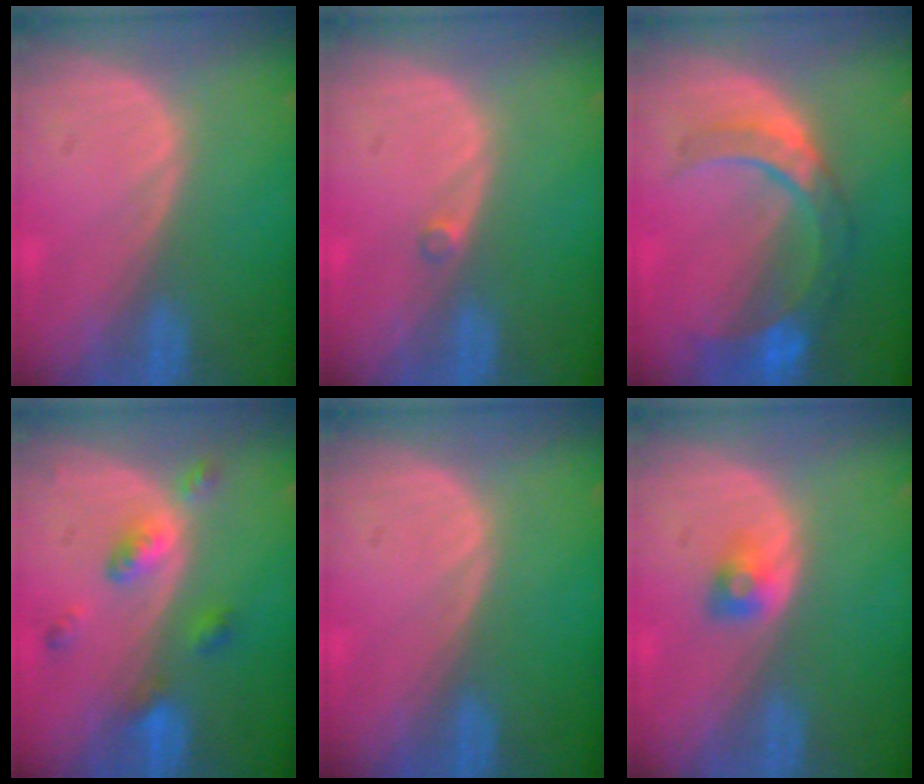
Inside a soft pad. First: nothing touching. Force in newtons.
{"total": 1.0, "press": 0.8, "slide": 0.5}
{"total": 8.8, "press": 7.8, "slide": 4.1}
{"total": 5.3, "press": 4.6, "slide": 2.6}
{"total": 0.0}
{"total": 2.0, "press": 2.0, "slide": 0.3}